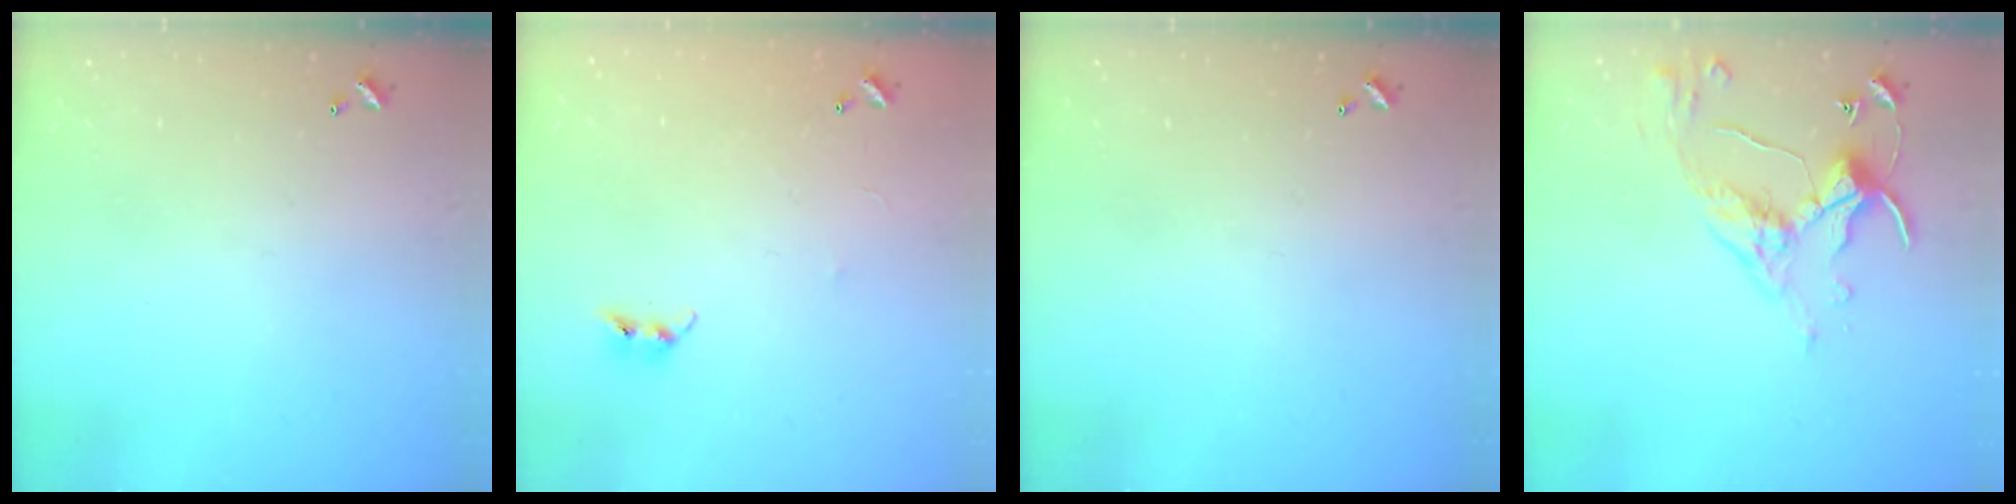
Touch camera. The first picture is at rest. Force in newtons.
{"total": 6.5, "press": 6.5, "slide": 0.4}
{"total": 0.0}
{"total": 5.7, "press": 5.7, "slide": 0.7}